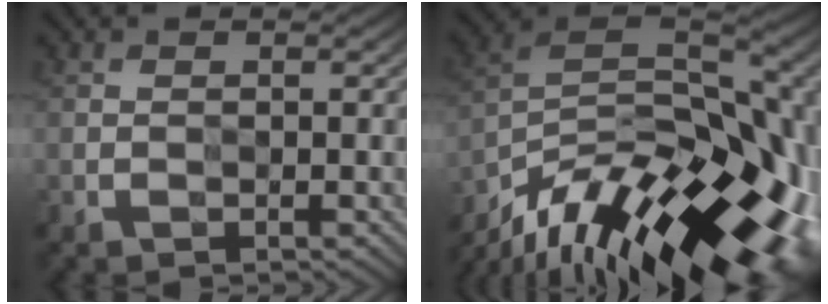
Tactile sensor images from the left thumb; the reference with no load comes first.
{"total": 19.1, "force": [-12.7, 6.8, 12.5], "torque": [-0.199, 0.006, -0.208]}